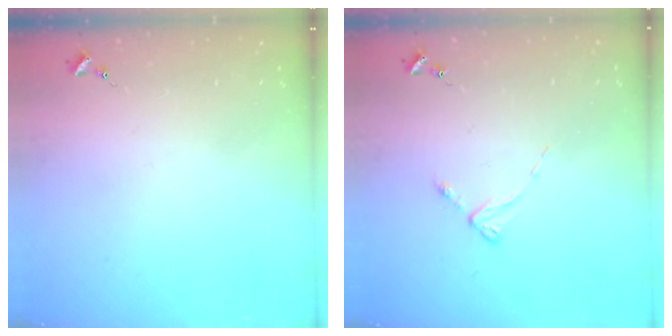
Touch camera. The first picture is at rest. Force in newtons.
{"total": 2.5, "press": 2.5, "slide": 0.3}